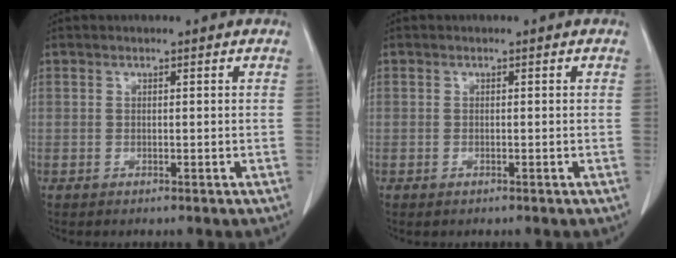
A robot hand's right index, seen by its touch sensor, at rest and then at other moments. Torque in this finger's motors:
{"motor_torque": [0.17, -0.16, 0.01, 0.01]}